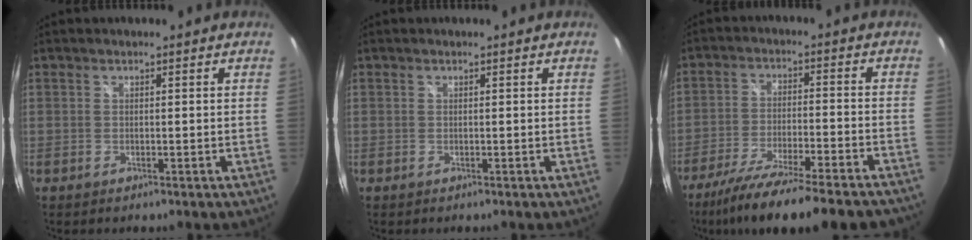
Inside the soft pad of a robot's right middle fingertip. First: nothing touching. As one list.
[{"total": 0.0}, {"total": 20.3, "force": [-17.2, 1.8, 10.7], "torque": [-0.198, -0.050, -0.262]}]